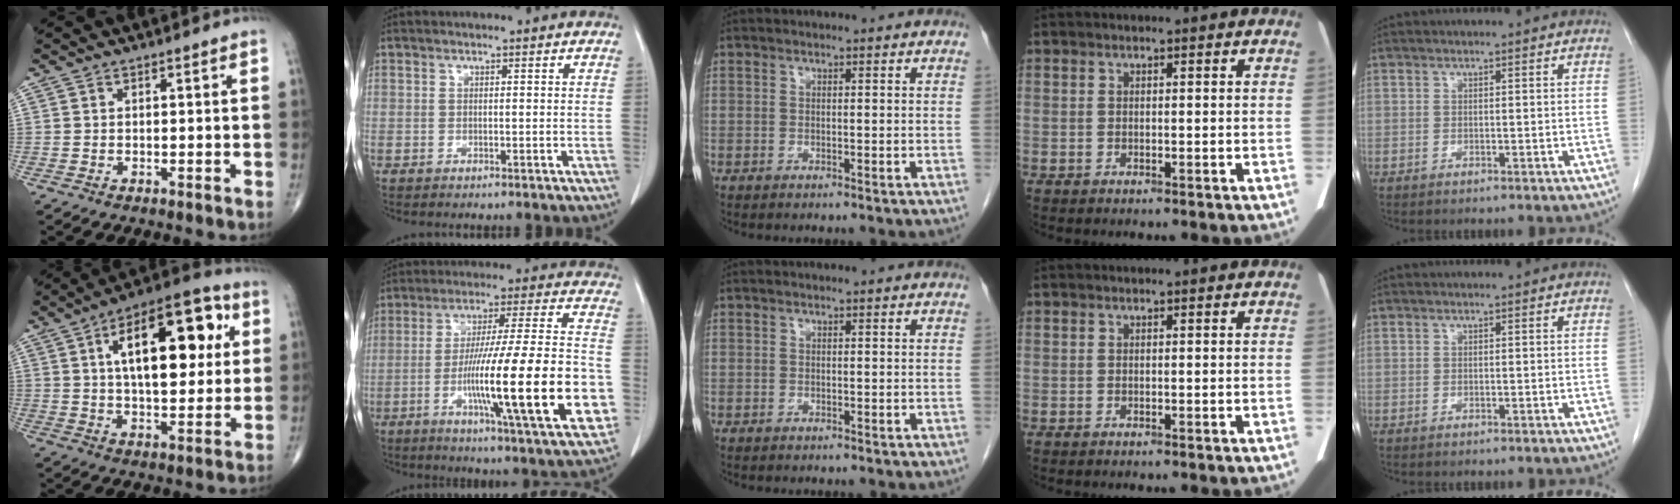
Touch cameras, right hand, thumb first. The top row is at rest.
{"thumb": {"total": 21.0, "force": [5.5, 9.8, 17.7], "torque": [-0.235, 0.007, 0.075]}, "index": {"total": 24.1, "force": [-5.9, 1.1, 23.3], "torque": [-0.336, -0.014, -0.092]}}